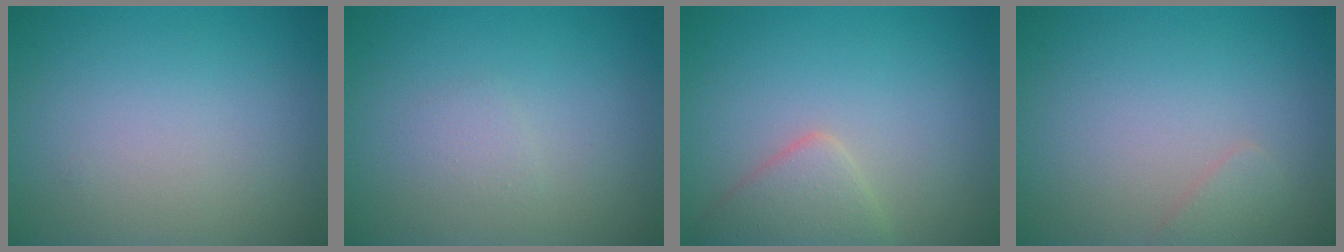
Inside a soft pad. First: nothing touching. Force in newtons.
{"total": 0.9, "press": 0.9, "slide": 0.1}
{"total": 2.8, "press": 2.8, "slide": 0.2}
{"total": 0.9, "press": 0.9, "slide": 0.1}